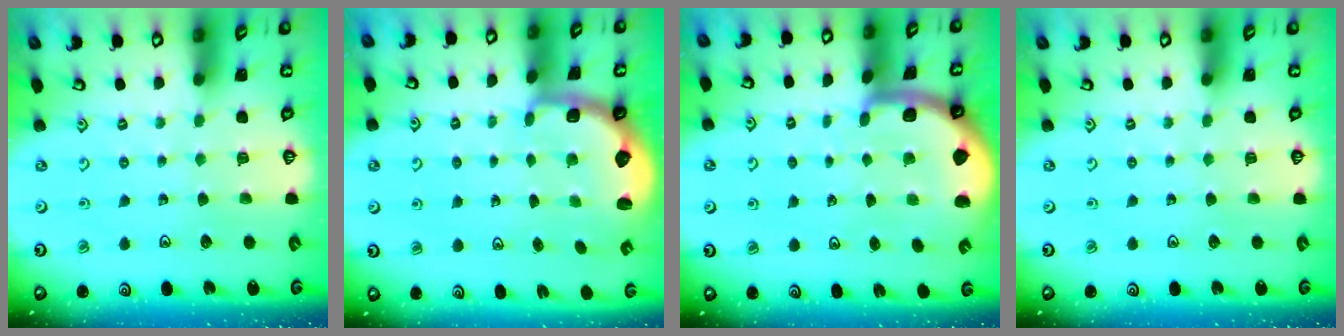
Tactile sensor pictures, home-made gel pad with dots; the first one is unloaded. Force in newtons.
{"total": 2.7, "press": 2.1, "slide": 1.7}
{"total": 2.5, "press": 2.4, "slide": 0.5}
{"total": 0.0}